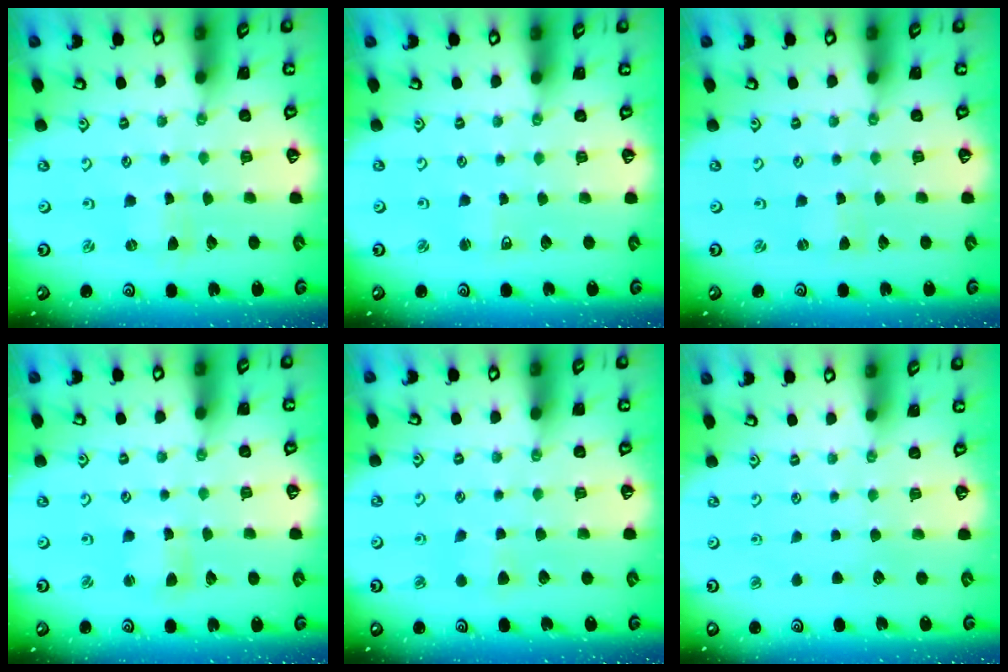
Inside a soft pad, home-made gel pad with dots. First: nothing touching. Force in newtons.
{"total": 2.4, "press": 2.4, "slide": 0.3}
{"total": 0.0}
{"total": 3.3, "press": 3.2, "slide": 0.3}
{"total": 3.9, "press": 3.9, "slide": 0.5}
{"total": 0.0}